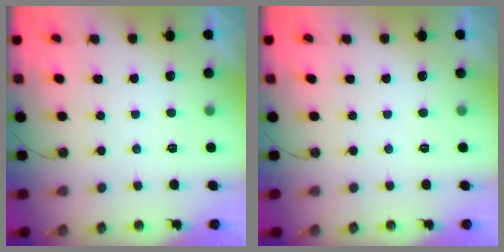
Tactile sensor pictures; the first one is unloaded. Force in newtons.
{"total": 0.0}